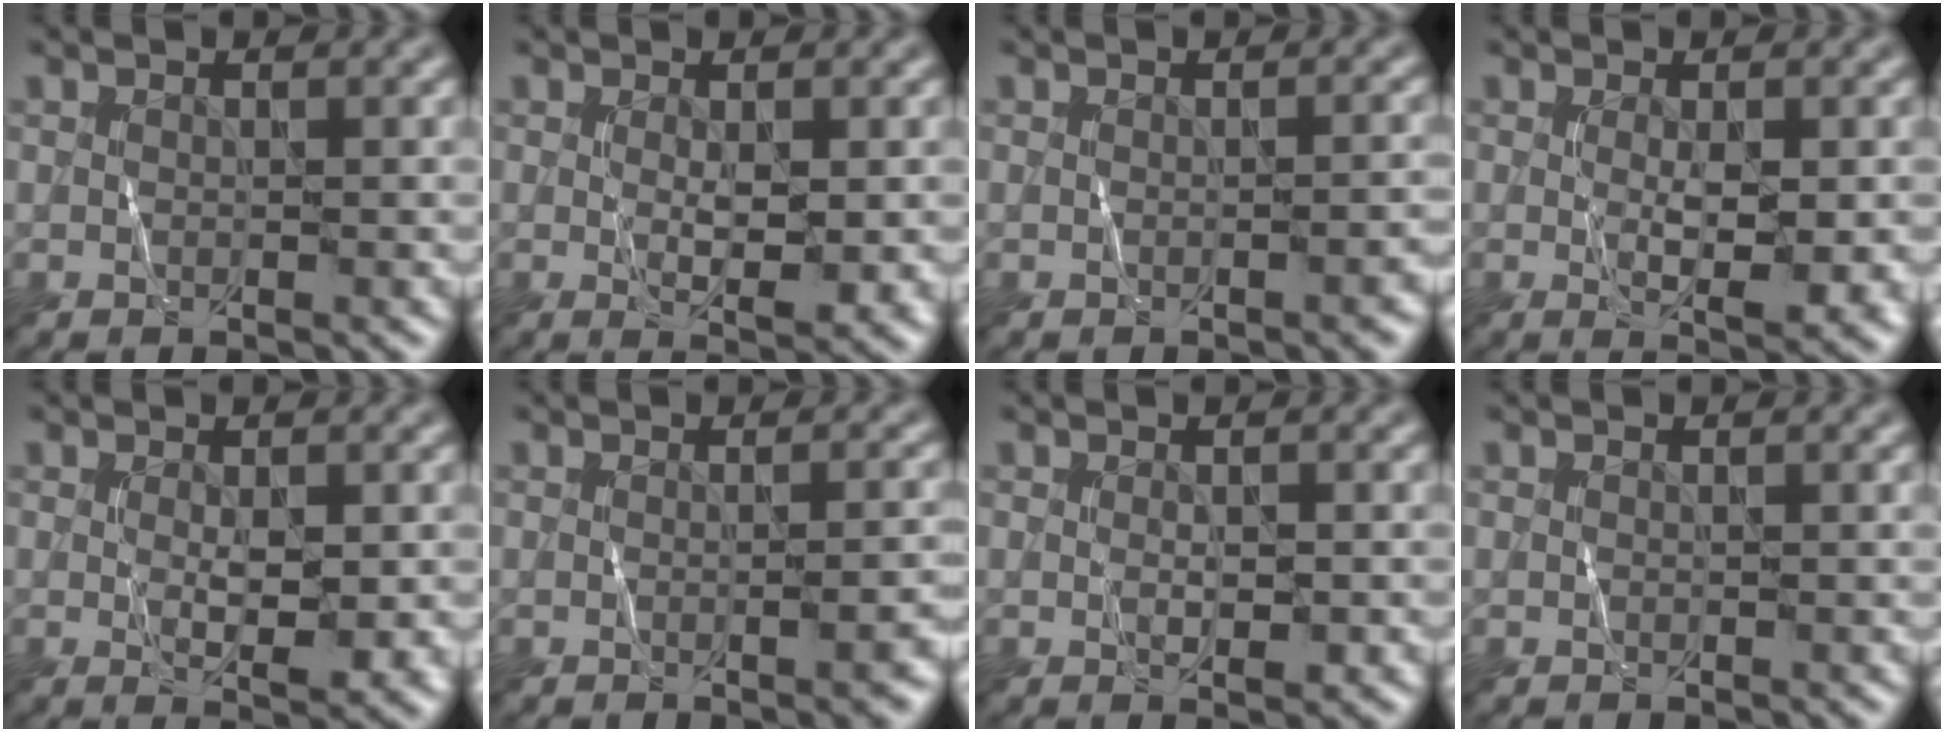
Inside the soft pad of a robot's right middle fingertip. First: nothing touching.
{"total": 2.8, "force": [0.1, 0.9, 2.7], "torque": [-0.048, -0.008, 0.008]}
{"total": 1.4, "force": [-0.4, 0.3, 1.3], "torque": [-0.015, 0.000, -0.006]}
{"total": 3.6, "force": [-0.2, 0.9, 3.5], "torque": [-0.061, -0.009, 0.002]}
{"total": 3.1, "force": [0.0, 1.0, 3.0], "torque": [-0.052, -0.008, 0.007]}
{"total": 2.8, "force": [-0.4, 0.8, 2.7], "torque": [-0.022, 0.004, -0.004]}
{"total": 1.7, "force": [-0.1, 0.8, 1.5], "torque": [-0.023, -0.005, 0.001]}
{"total": 0.0}